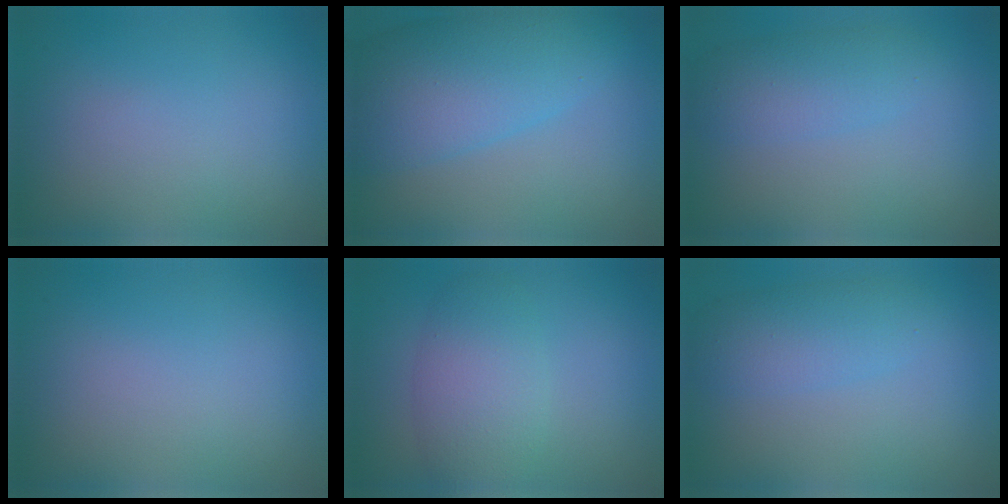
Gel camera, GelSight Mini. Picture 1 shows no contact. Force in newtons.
{"total": 8.6, "press": 8.6, "slide": 0.2}
{"total": 3.2, "press": 3.2, "slide": 0.0}
{"total": 0.0}
{"total": 4.4, "press": 4.4, "slide": 0.1}
{"total": 3.2, "press": 3.2, "slide": 0.0}